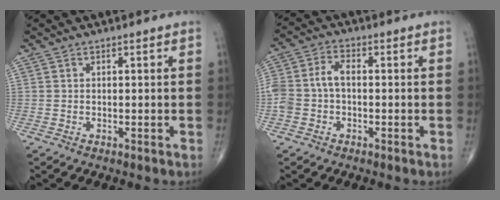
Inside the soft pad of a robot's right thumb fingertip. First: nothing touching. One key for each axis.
{"total": 6.0, "fx": -0.8, "fy": 3.9, "fz": 4.5, "tx": -0.104, "ty": 0.025, "tz": -0.019}